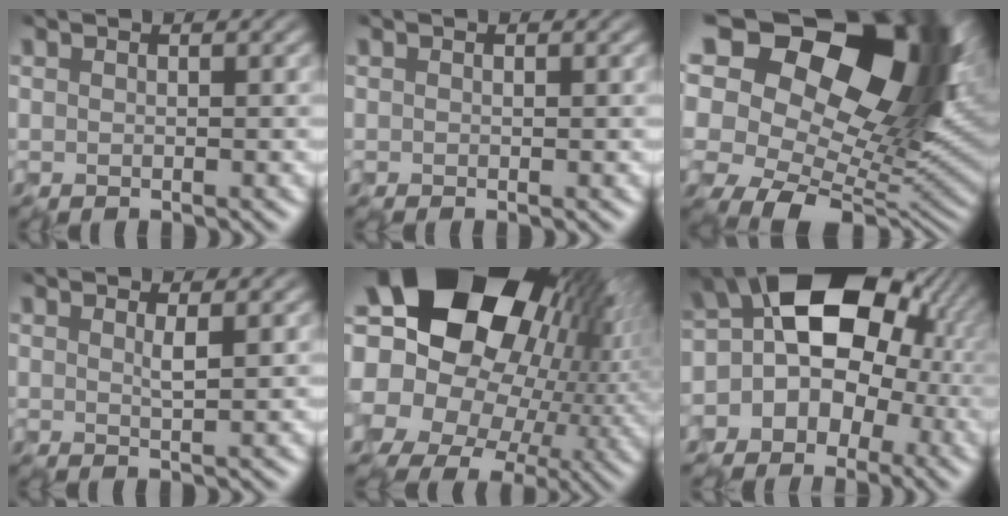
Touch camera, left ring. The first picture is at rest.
{"total": 0.0}
{"total": 19.2, "force": [4.9, 11.1, 14.9], "torque": [-0.237, 0.025, 0.093]}
{"total": 0.8, "force": [0.1, -0.2, 0.8], "torque": [-0.014, -0.005, 0.002]}
{"total": 20.6, "force": [4.4, 15.8, 12.6], "torque": [-0.199, -0.005, 0.064]}
{"total": 12.0, "force": [-0.4, 9.3, 7.6], "torque": [-0.071, 0.003, -0.043]}